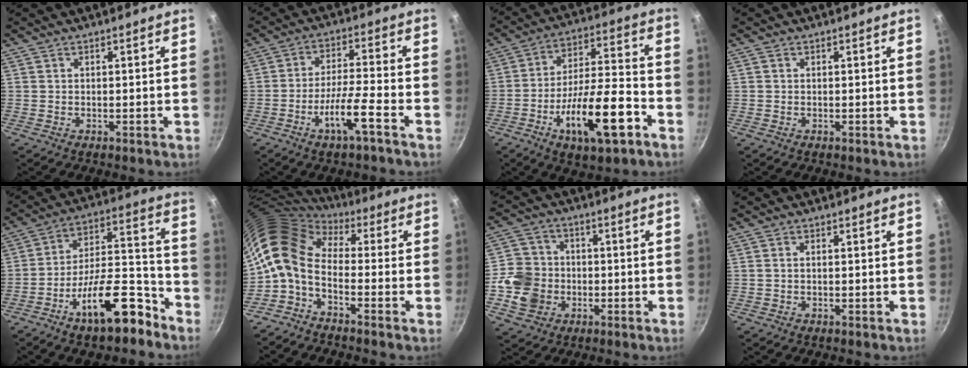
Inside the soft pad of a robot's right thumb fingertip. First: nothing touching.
{"total": 8.5, "force": [-4.5, 1.0, 7.1], "torque": [-0.133, 0.031, -0.084]}
{"total": 17.8, "force": [-7.7, 6.1, 14.9], "torque": [-0.234, 0.045, -0.126]}
{"total": 0.0}
{"total": 17.4, "force": [-10.3, 6.6, 12.4], "torque": [-0.158, 0.094, -0.168]}
{"total": 10.4, "force": [0.3, 6.5, 8.1], "torque": [-0.148, 0.021, -0.012]}
{"total": 10.0, "force": [-2.2, 8.9, 4.0], "torque": [-0.048, 0.022, -0.049]}
{"total": 0.7, "force": [-0.1, 0.4, 0.6], "torque": [-0.015, 0.005, -0.003]}